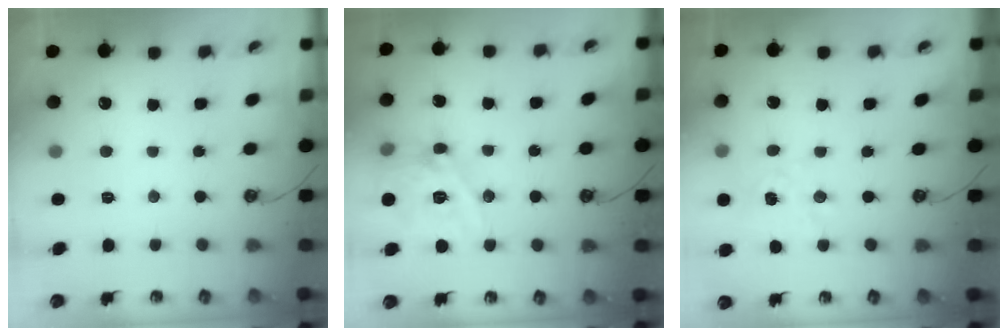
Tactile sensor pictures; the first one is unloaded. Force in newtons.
{"total": 16.5, "press": 16.4, "slide": 2.2}
{"total": 2.9, "press": 2.9, "slide": 0.3}